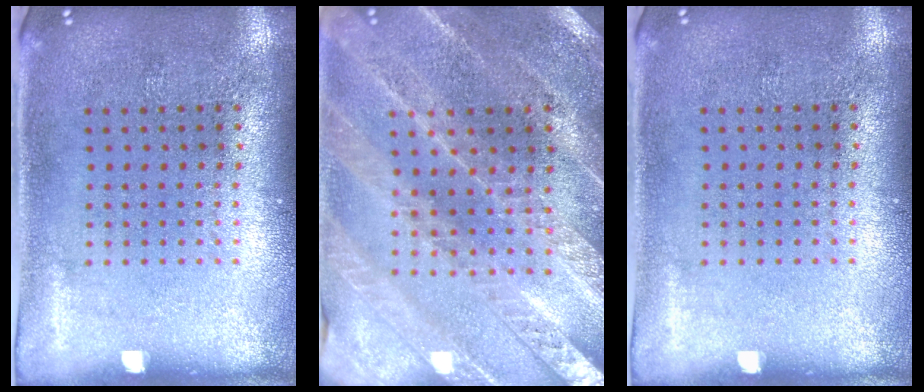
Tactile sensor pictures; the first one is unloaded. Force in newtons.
{"total": 2.4, "press": 2.4, "slide": 0.3}
{"total": 0.0}